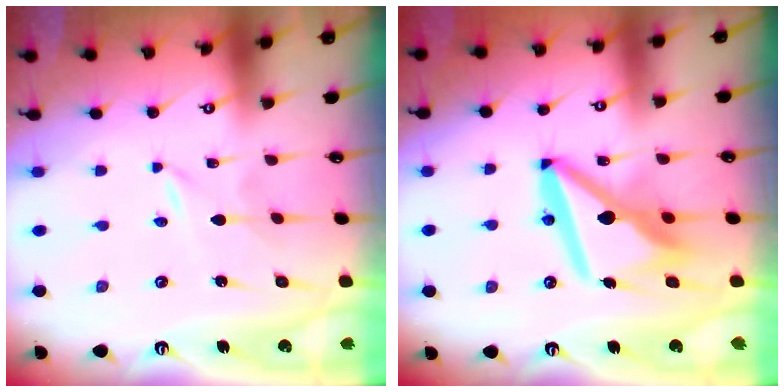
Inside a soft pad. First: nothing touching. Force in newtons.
{"total": 14.1, "press": 14.0, "slide": 1.6}